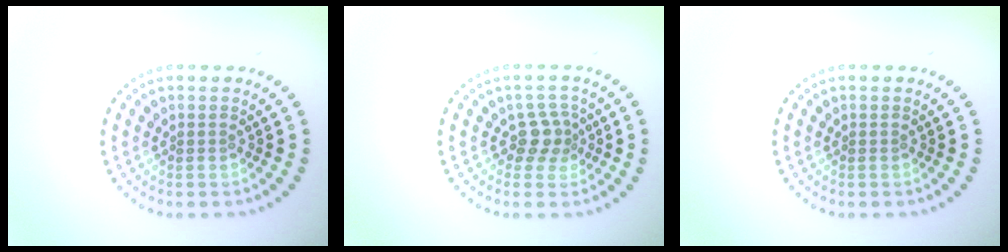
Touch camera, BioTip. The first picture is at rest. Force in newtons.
{"total": 2.4, "press": 1.9, "slide": 1.6}
{"total": 0.0}